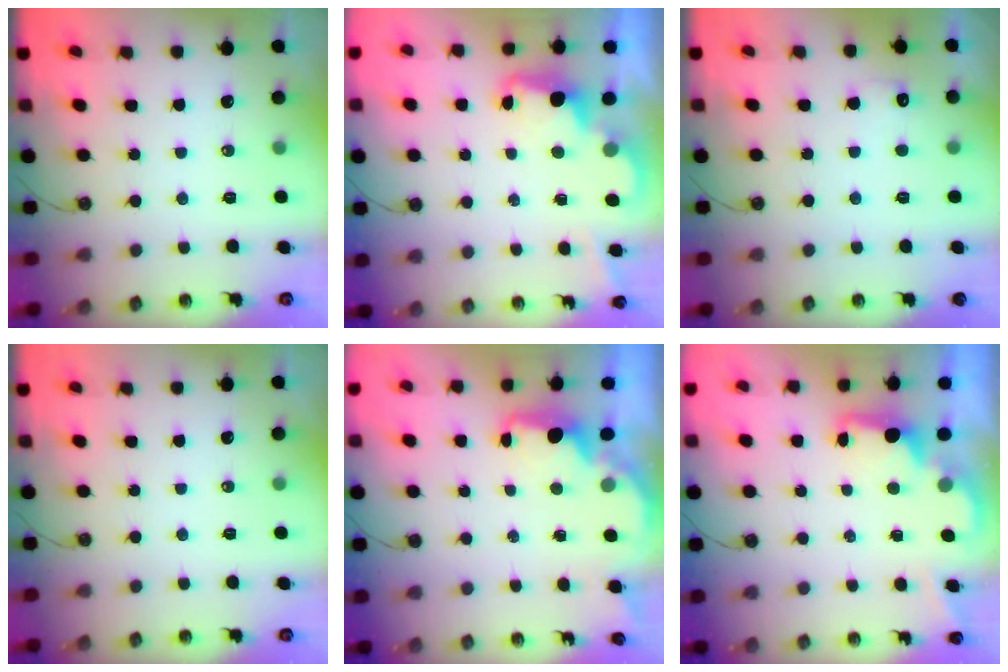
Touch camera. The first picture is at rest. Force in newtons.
{"total": 2.5, "press": 2.4, "slide": 0.5}
{"total": 5.4, "press": 5.2, "slide": 1.1}
{"total": 0.0}
{"total": 2.3, "press": 2.1, "slide": 0.8}
{"total": 2.9, "press": 2.9, "slide": 0.6}